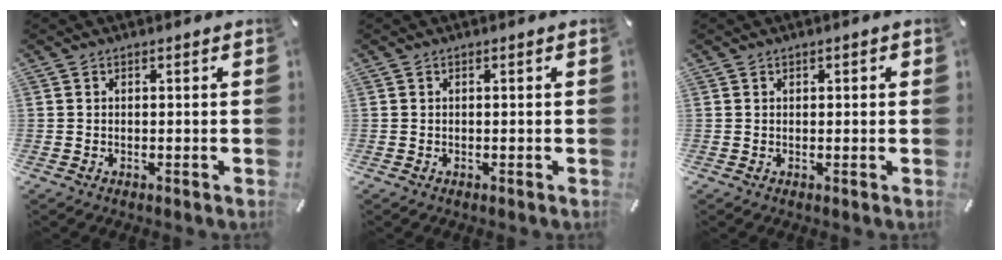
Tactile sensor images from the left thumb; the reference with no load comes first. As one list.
[{"total": 0.0}, {"total": 0.5, "force": [0.1, 0.5, 0.2], "torque": [-0.004, 0.004, 0.001]}]